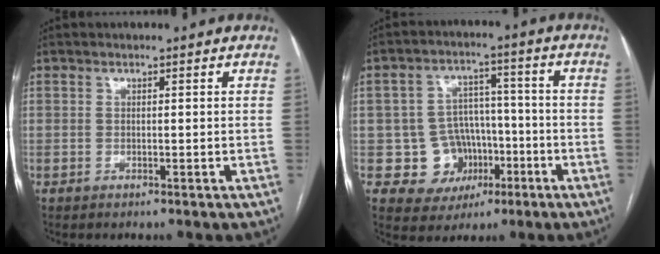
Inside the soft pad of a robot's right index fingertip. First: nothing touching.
{"total": 9.0, "force": [-2.6, 8.3, 2.3], "torque": [-0.025, 0.030, -0.031]}